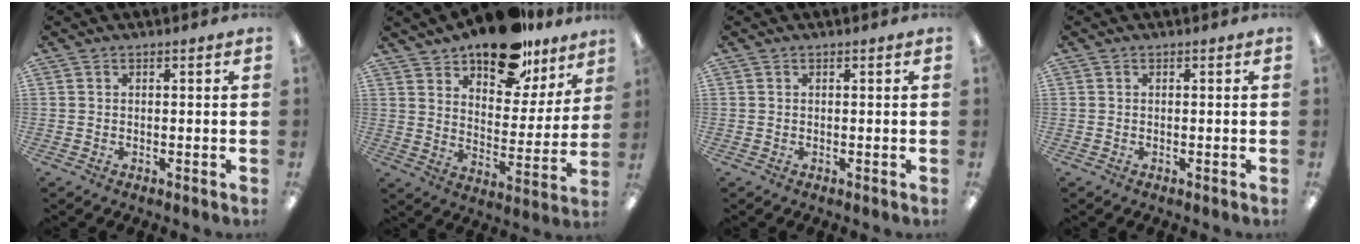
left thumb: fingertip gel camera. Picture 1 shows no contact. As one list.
[{"total": 19.2, "force": [14.5, 8.7, 9.1], "torque": [-0.138, -0.089, 0.249]}, {"total": 0.0}, {"total": 0.0}]